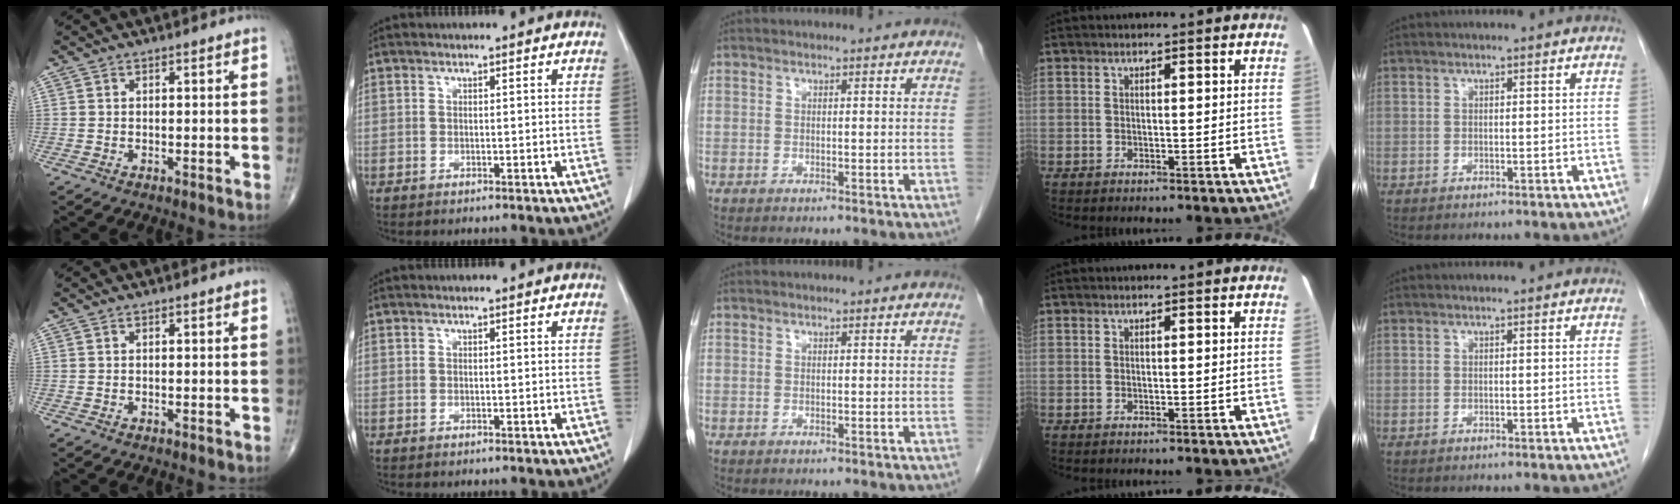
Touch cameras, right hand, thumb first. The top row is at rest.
{}